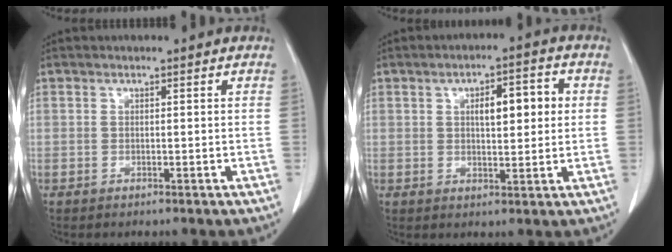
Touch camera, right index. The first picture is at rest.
{"total": 6.6, "force": [1.4, 2.1, 6.1], "torque": [-0.093, 0.014, 0.022]}